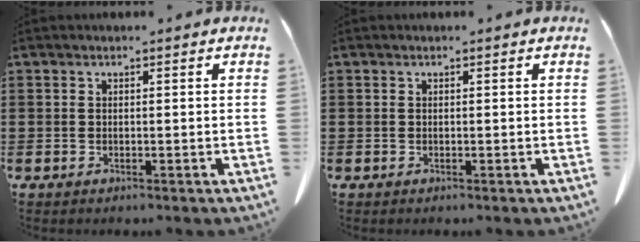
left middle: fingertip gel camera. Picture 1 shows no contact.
{"total": 0.0}